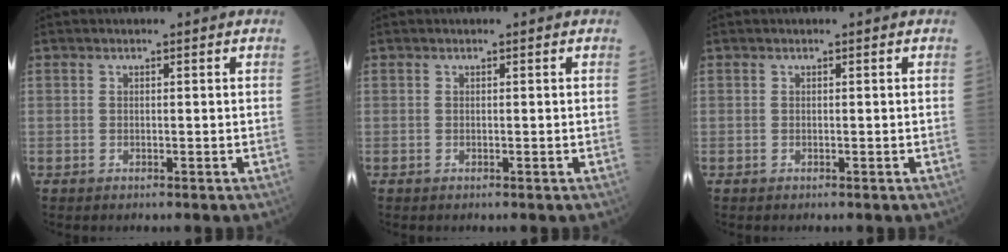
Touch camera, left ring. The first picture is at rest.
{"total": 0.0}
{"total": 0.0}